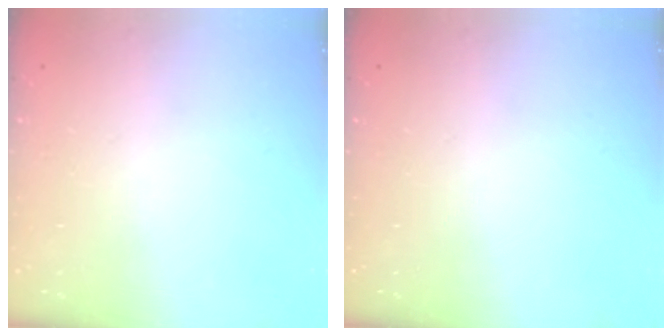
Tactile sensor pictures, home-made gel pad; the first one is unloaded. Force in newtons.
{"total": 0.0}